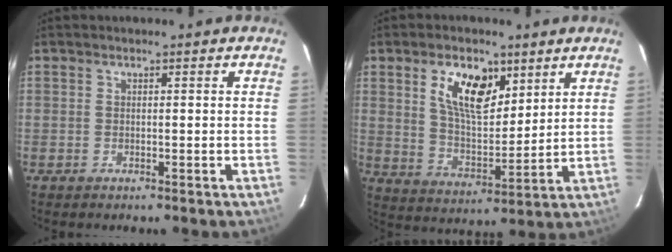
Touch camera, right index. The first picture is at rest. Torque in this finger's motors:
{"motor_torque": [0.64, 0.48, 0.34, 0.16]}